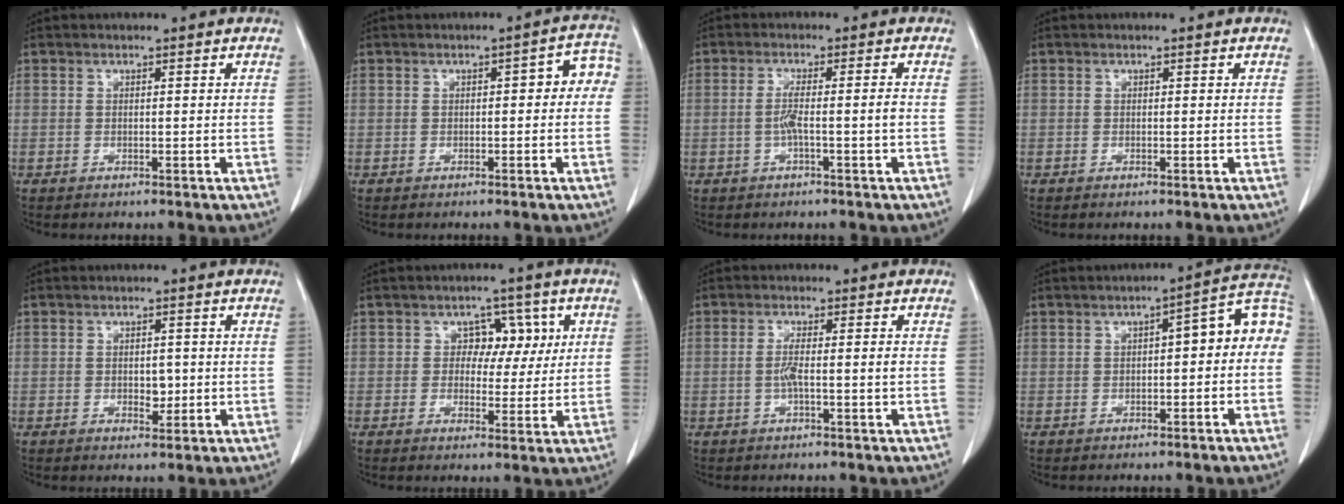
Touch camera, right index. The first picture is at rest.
{"total": 4.5, "force": [0.2, 1.9, 4.1], "torque": [-0.042, 0.030, -0.003]}
{"total": 3.5, "force": [-0.9, -0.4, 3.4], "torque": [-0.064, 0.003, -0.016]}
{"total": 0.0}
{"total": 2.4, "force": [-0.3, 1.4, 2.0], "torque": [-0.030, -0.001, -0.001]}
{"total": 5.2, "force": [1.2, 3.9, 3.2], "torque": [-0.028, 0.012, 0.017]}
{"total": 3.0, "force": [-0.6, -0.1, 2.9], "torque": [-0.056, 0.001, -0.010]}
{"total": 8.6, "force": [-0.2, 2.7, 8.2], "torque": [-0.107, 0.045, -0.007]}